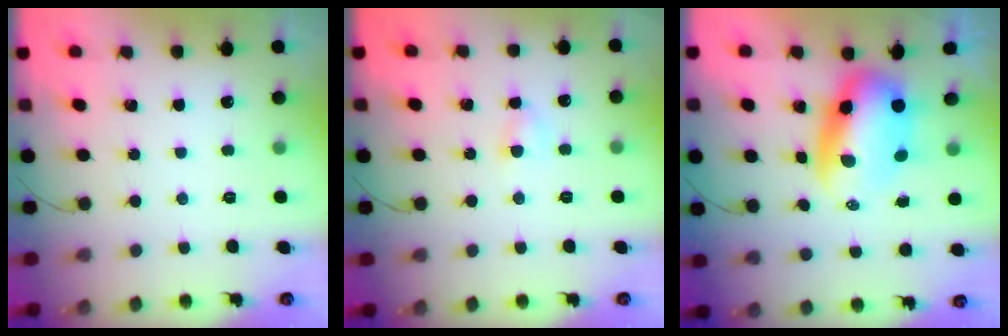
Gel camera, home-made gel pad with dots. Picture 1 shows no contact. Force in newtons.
{"total": 3.8, "press": 3.6, "slide": 1.2}
{"total": 8.3, "press": 7.9, "slide": 2.3}